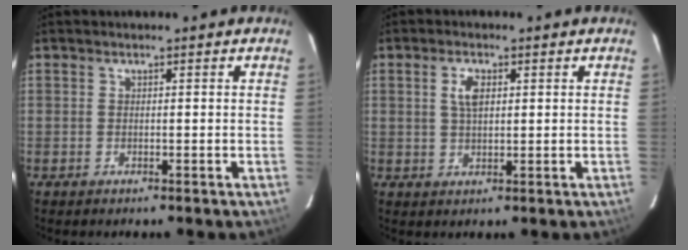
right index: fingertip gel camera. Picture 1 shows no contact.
{"total": 3.9, "force": [1.2, 2.4, 2.7], "torque": [-0.049, 0.008, 0.024]}